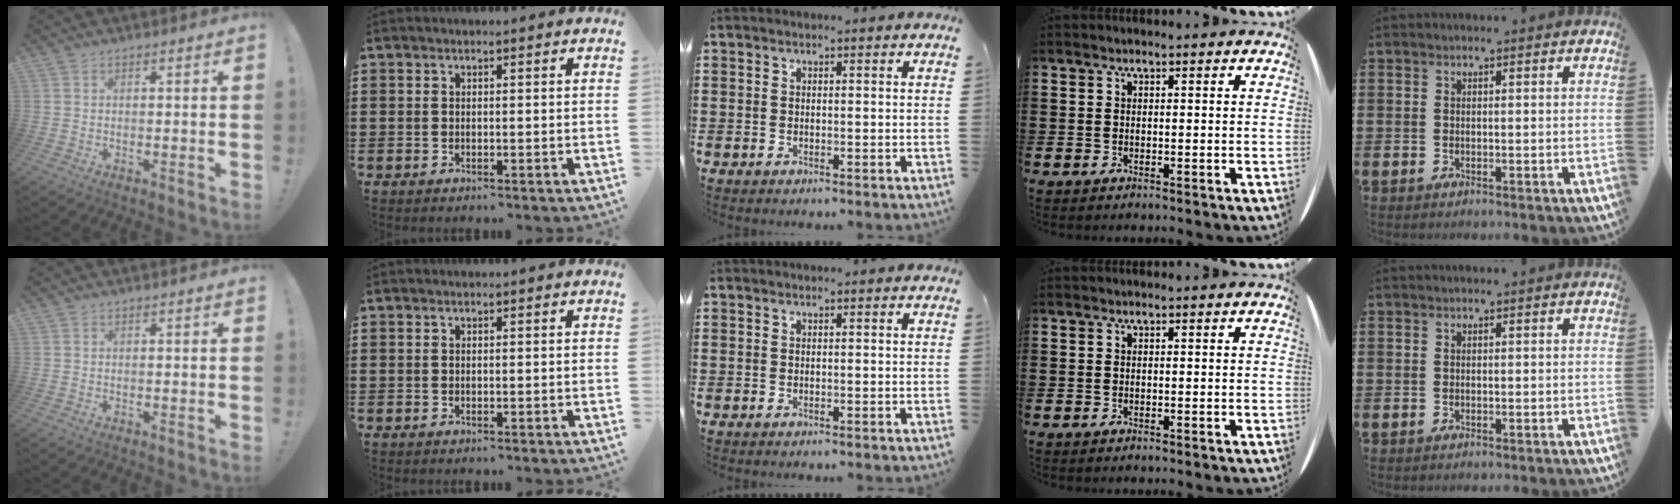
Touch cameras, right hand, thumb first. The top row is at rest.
{}